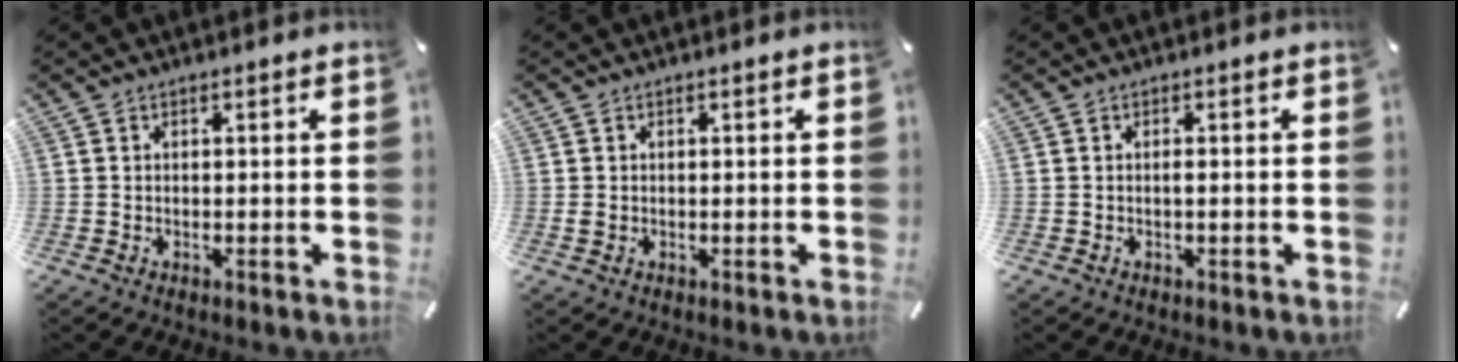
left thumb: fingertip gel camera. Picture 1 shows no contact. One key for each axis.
{"total": 0.8, "fx": -0.1, "fy": 0.5, "fz": 0.6, "tx": -0.011, "ty": 0.001, "tz": -0.003}
{"total": 0.8, "fx": -0.2, "fy": 0.1, "fz": 0.8, "tx": -0.017, "ty": -0.003, "tz": -0.002}